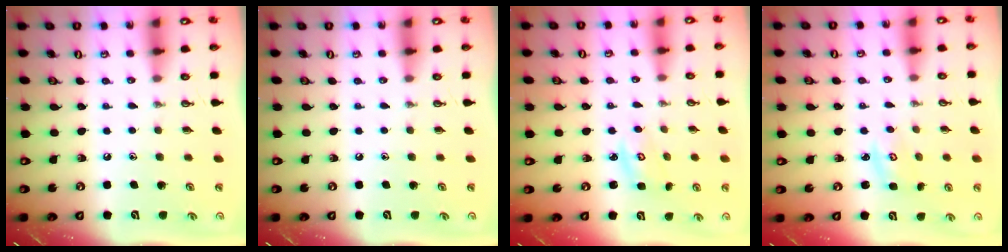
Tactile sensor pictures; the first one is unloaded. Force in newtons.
{"total": 0.0}
{"total": 2.8, "press": 2.8, "slide": 0.2}
{"total": 3.0, "press": 3.0, "slide": 0.4}